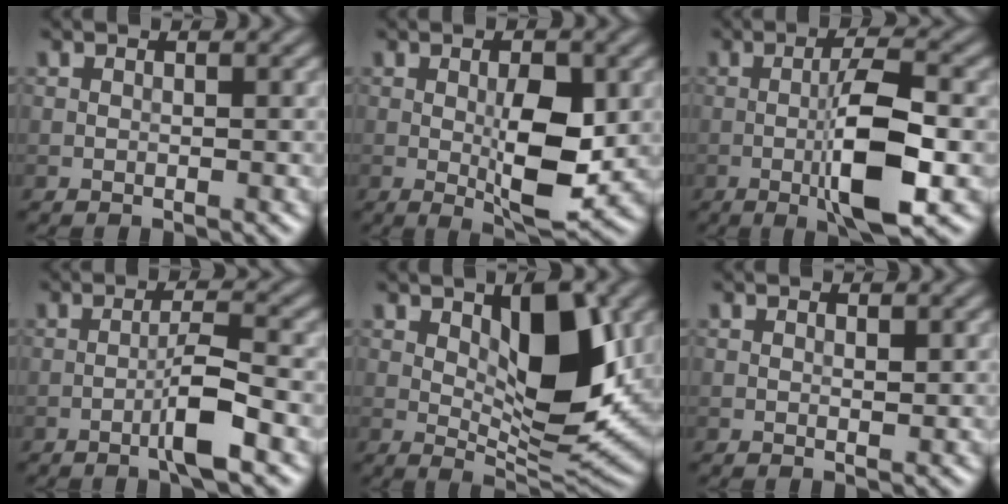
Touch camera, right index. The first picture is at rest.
{"total": 5.8, "force": [-0.3, 2.1, 5.4], "torque": [-0.089, -0.009, 0.000]}
{"total": 7.4, "force": [-1.7, 1.6, 7.0], "torque": [-0.119, 0.003, -0.032]}
{"total": 3.5, "force": [-1.6, 0.1, 3.2], "torque": [-0.055, 0.011, -0.036]}
{"total": 8.9, "force": [1.8, 3.6, 7.9], "torque": [-0.121, -0.007, 0.033]}
{"total": 0.5, "force": [0.3, 0.1, 0.4], "torque": [-0.006, -0.003, 0.005]}